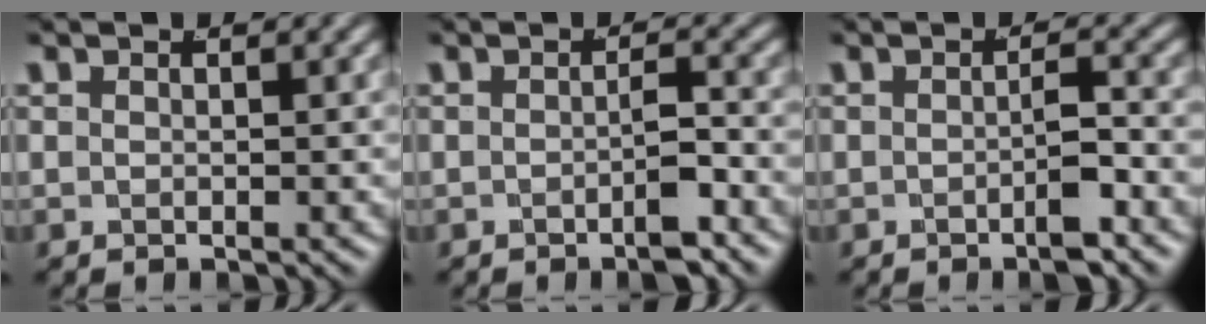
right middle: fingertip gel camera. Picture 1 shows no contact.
{"total": 2.3, "force": [-1.5, 0.1, 1.7], "torque": [-0.015, 0.002, -0.028]}
{"total": 2.4, "force": [-1.3, 0.1, 2.0], "torque": [-0.020, 0.002, -0.025]}